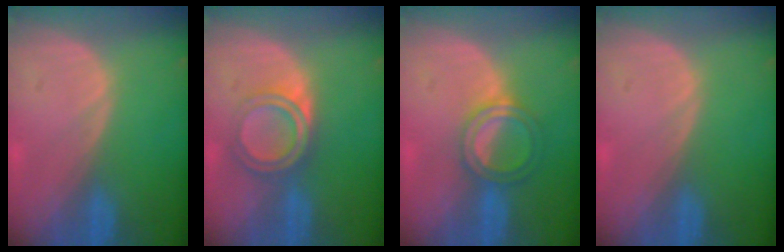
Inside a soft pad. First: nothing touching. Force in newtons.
{"total": 5.3, "press": 4.9, "slide": 1.9}
{"total": 5.1, "press": 4.7, "slide": 1.9}
{"total": 0.0}